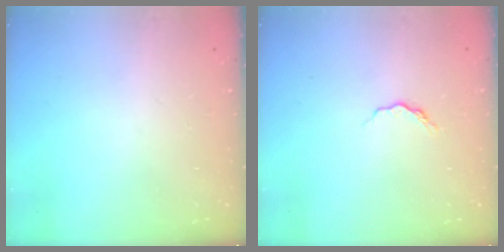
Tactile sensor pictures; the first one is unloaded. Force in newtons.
{"total": 5.0, "press": 5.0, "slide": 0.5}